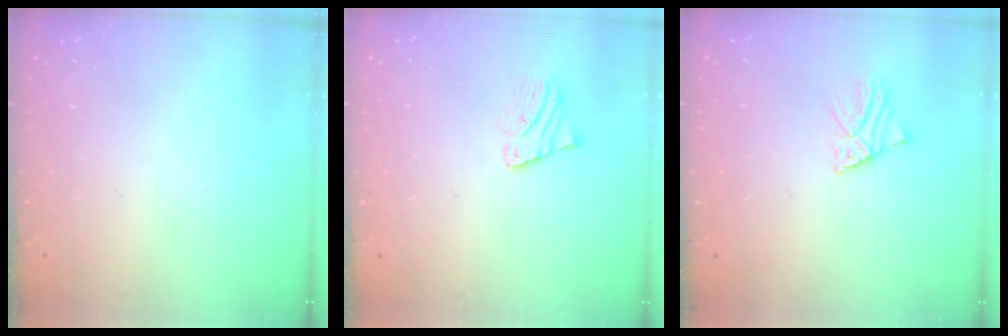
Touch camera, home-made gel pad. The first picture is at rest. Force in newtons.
{"total": 2.1, "press": 2.1, "slide": 0.0}
{"total": 1.5, "press": 1.5, "slide": 0.1}